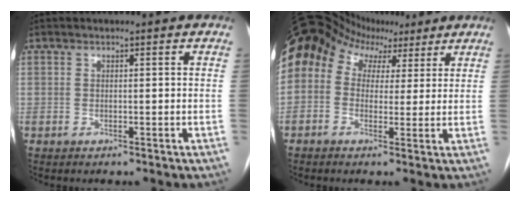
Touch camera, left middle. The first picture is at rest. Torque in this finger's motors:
{"motor_torque": [1.22, -0.51, 1.08, 0.20]}